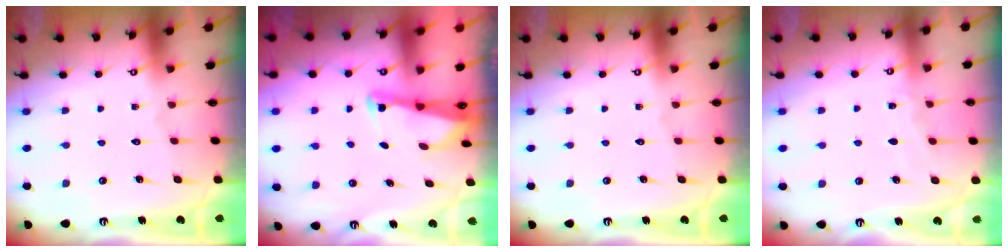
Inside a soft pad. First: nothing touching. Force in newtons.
{"total": 2.6, "press": 2.6, "slide": 0.2}
{"total": 0.0}
{"total": 3.6, "press": 3.6, "slide": 0.5}